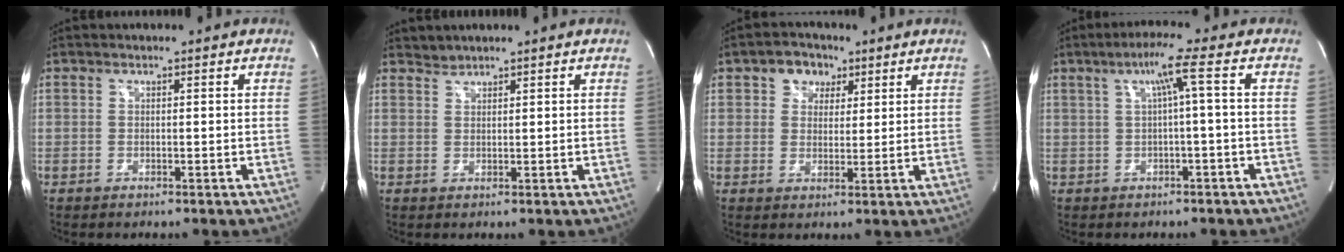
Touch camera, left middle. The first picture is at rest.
{"total": 1.2, "force": [1.1, 0.1, -0.3], "torque": [0.002, 0.002, 0.023]}
{"total": 4.8, "force": [2.4, 3.8, 1.8], "torque": [-0.028, 0.016, 0.041]}
{"total": 4.8, "force": [0.8, -1.0, 4.6], "torque": [-0.084, 0.013, 0.018]}